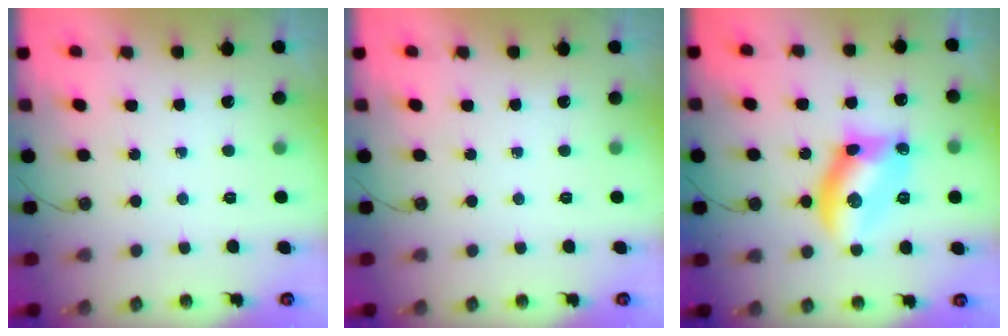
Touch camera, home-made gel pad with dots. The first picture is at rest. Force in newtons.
{"total": 0.0}
{"total": 12.6, "press": 12.6, "slide": 0.4}